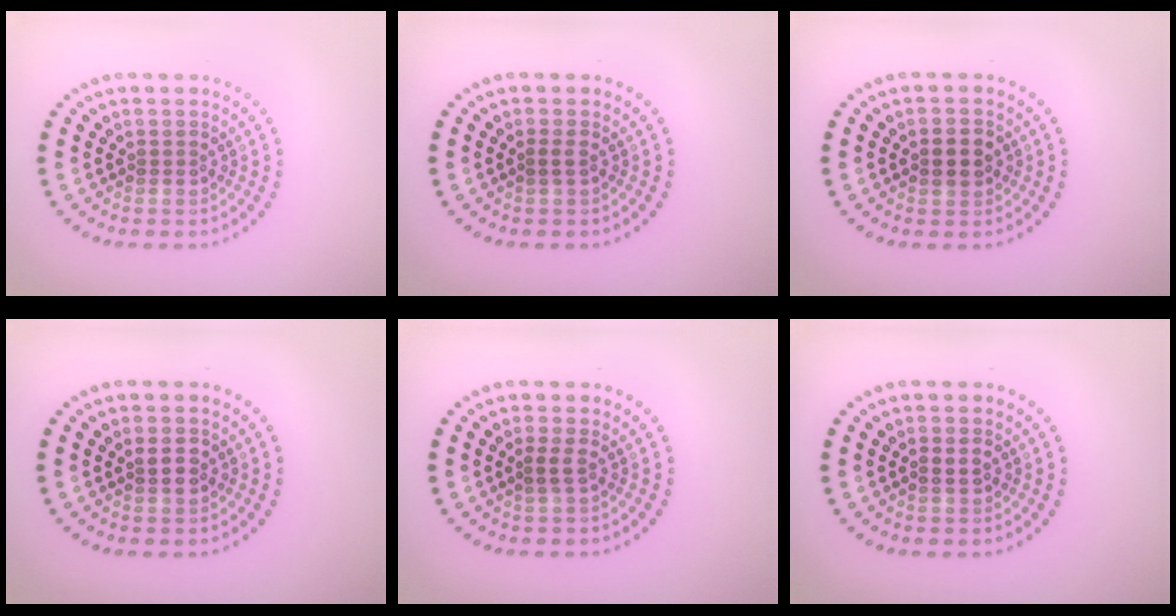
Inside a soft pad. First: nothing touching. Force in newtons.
{"total": 0.6, "press": 0.6, "slide": 0.1}
{"total": 2.4, "press": 2.4, "slide": 0.1}
{"total": 1.4, "press": 1.4, "slide": 0.3}
{"total": 1.0, "press": 0.9, "slide": 0.4}
{"total": 1.1, "press": 1.0, "slide": 0.2}